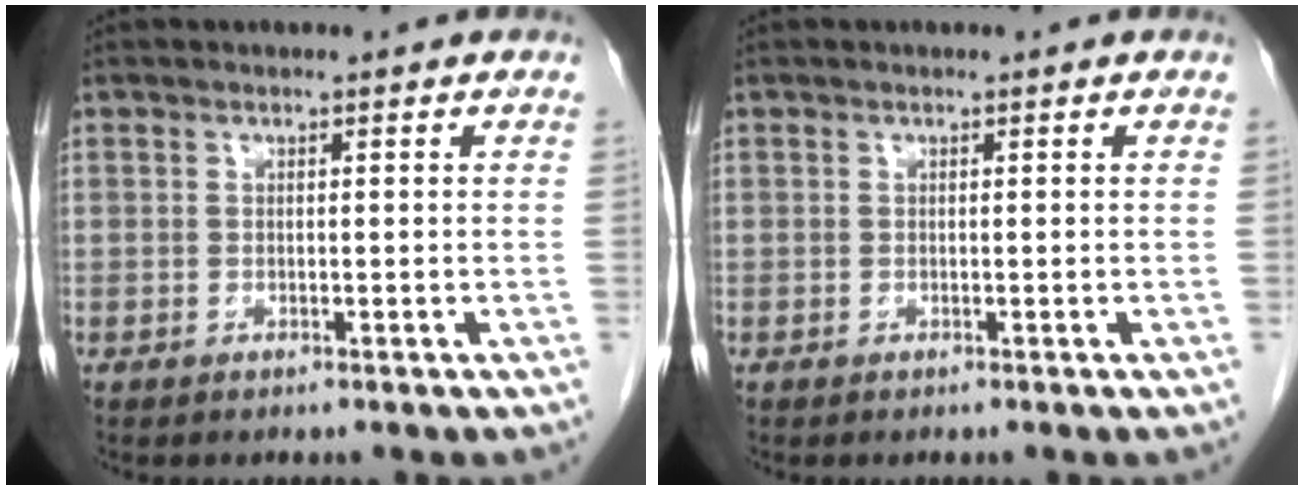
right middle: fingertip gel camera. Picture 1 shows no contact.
{"total": 0.0}